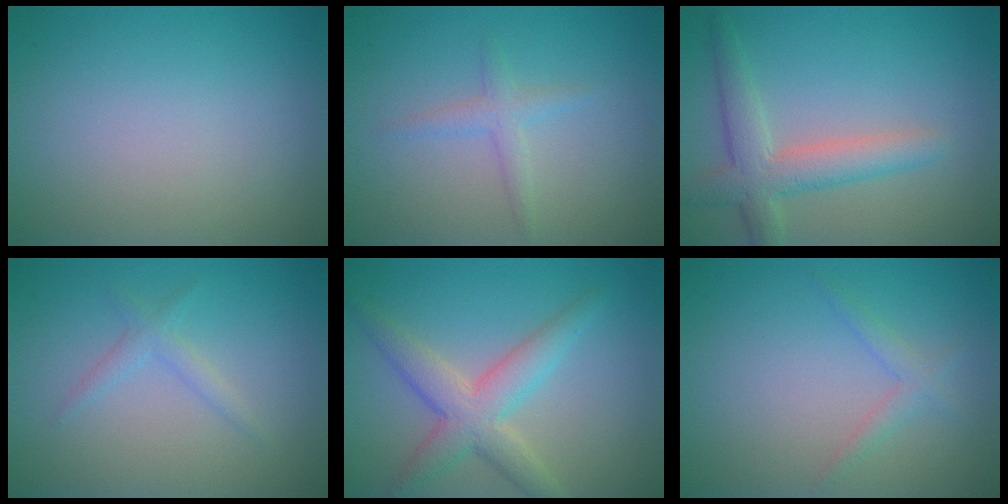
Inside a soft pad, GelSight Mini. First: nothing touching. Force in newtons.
{"total": 1.6, "press": 1.6, "slide": 0.1}
{"total": 4.3, "press": 4.2, "slide": 0.4}
{"total": 1.4, "press": 1.4, "slide": 0.0}
{"total": 4.6, "press": 4.6, "slide": 0.1}
{"total": 1.5, "press": 1.5, "slide": 0.1}